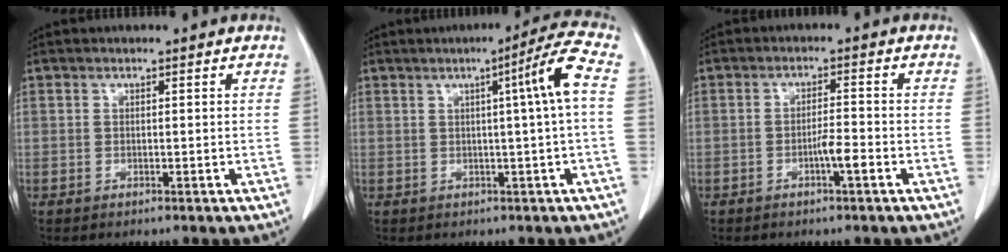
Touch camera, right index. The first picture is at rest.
{"total": 6.8, "force": [0.8, -1.4, 6.6], "torque": [-0.095, 0.010, 0.015]}
{"total": 3.1, "force": [-1.3, 0.2, 2.8], "torque": [-0.045, 0.002, -0.024]}